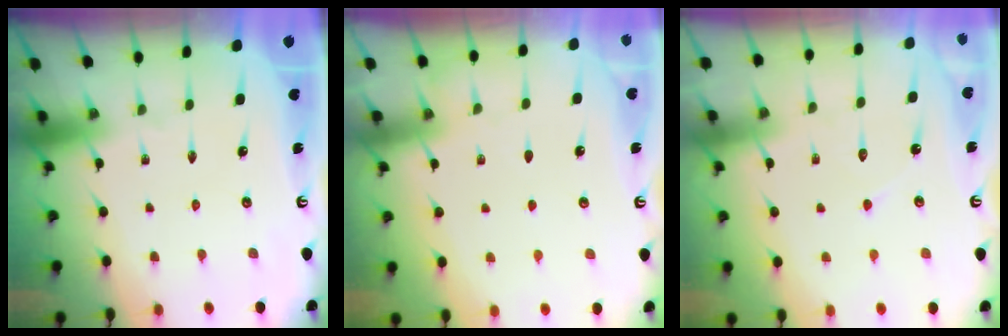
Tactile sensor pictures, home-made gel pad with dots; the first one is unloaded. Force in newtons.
{"total": 3.4, "press": 3.4, "slide": 0.4}
{"total": 6.0, "press": 6.0, "slide": 0.4}